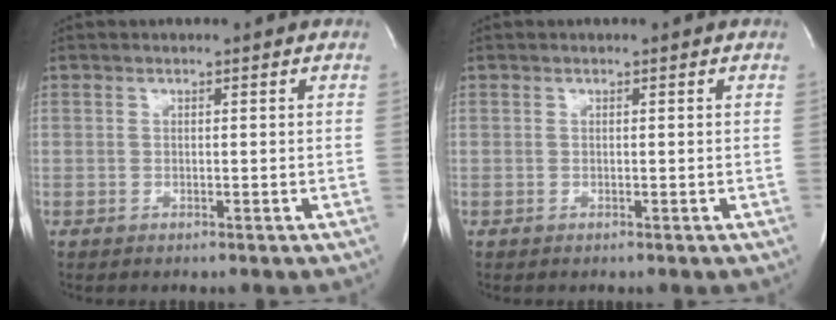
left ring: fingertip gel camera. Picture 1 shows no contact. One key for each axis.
{"total": 0.0}